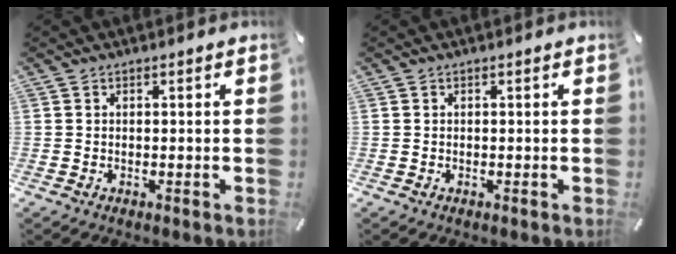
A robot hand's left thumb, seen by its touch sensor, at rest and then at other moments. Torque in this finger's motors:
{"motor_torque": [0.00, 0.01, 0.00, 0.00, 0.00]}